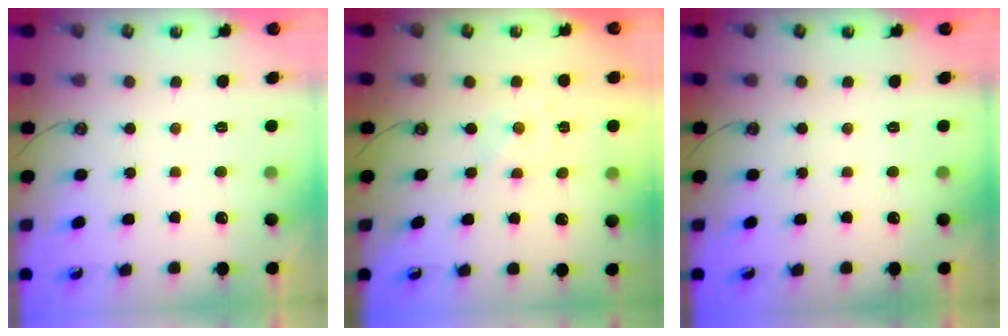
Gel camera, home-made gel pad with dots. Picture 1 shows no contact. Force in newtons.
{"total": 0.0}
{"total": 0.0}